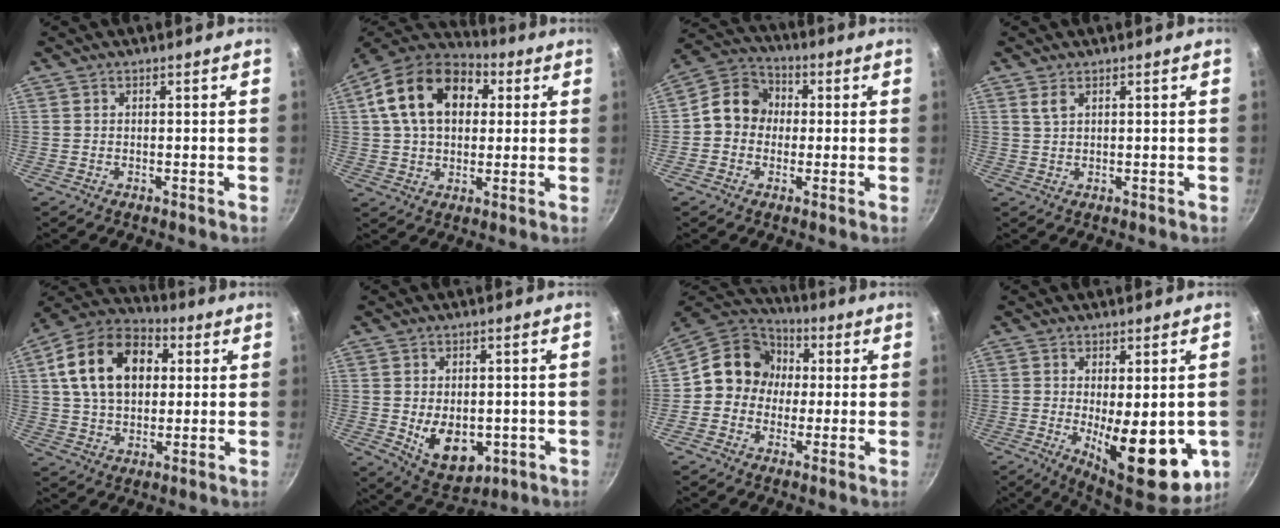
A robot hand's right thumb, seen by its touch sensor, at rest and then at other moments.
{"total": 19.0, "force": [4.9, 13.0, 12.9], "torque": [-0.206, 0.022, 0.069]}
{"total": 9.4, "force": [0.0, 8.2, 4.5], "torque": [-0.040, 0.026, -0.024]}
{"total": 1.8, "force": [1.0, 0.8, 1.3], "torque": [-0.026, -0.005, 0.023]}
{"total": 18.5, "force": [4.3, 12.8, 12.7], "torque": [-0.196, 0.019, 0.060]}
{"total": 10.6, "force": [-1.7, 7.2, 7.6], "torque": [-0.087, -0.011, -0.003]}
{"total": 12.1, "force": [0.6, 10.9, 5.2], "torque": [-0.046, 0.031, -0.011]}
{"total": 16.3, "force": [-3.0, 6.5, 14.6], "torque": [-0.176, -0.017, -0.025]}